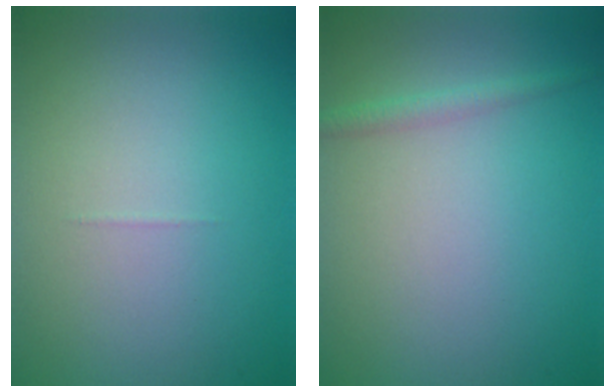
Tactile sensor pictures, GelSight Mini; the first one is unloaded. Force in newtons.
{"total": 1.3, "press": 1.3, "slide": 0.1}